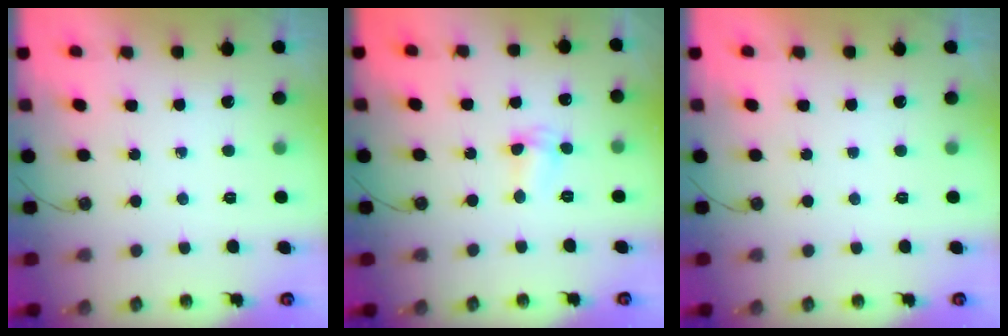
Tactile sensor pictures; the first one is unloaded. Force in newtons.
{"total": 2.6, "press": 2.6, "slide": 0.6}
{"total": 0.0}